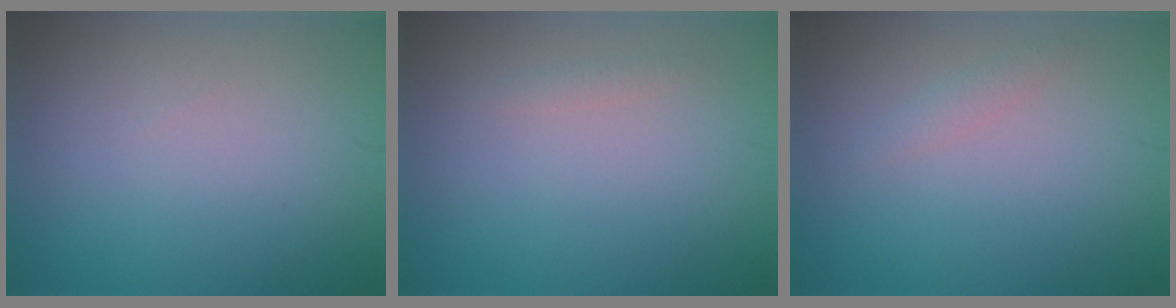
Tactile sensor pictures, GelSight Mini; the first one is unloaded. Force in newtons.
{"total": 0.6, "press": 0.6, "slide": 0.0}
{"total": 1.0, "press": 0.9, "slide": 0.1}